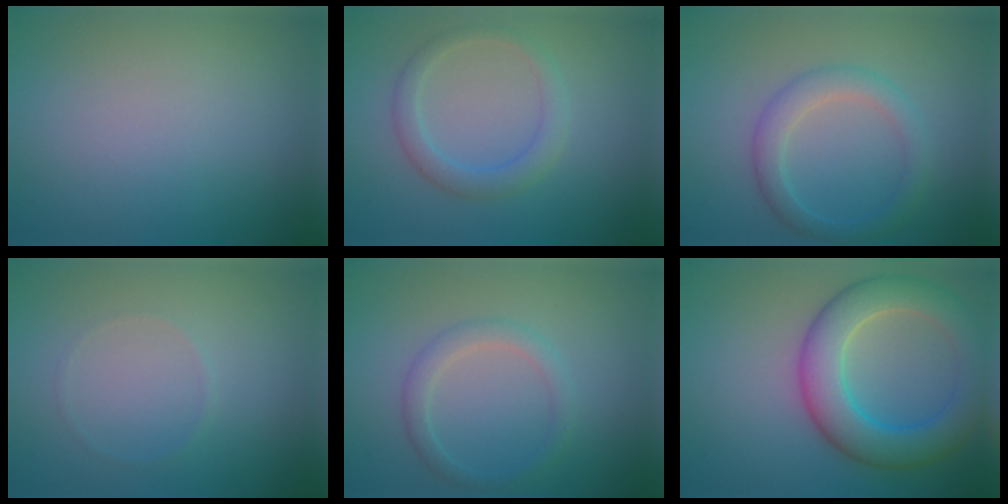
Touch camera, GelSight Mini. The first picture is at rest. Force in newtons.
{"total": 2.4, "press": 2.4, "slide": 0.2}
{"total": 2.8, "press": 2.8, "slide": 0.0}
{"total": 0.5, "press": 0.5, "slide": 0.1}
{"total": 2.0, "press": 2.0, "slide": 0.1}
{"total": 7.4, "press": 7.4, "slide": 0.2}